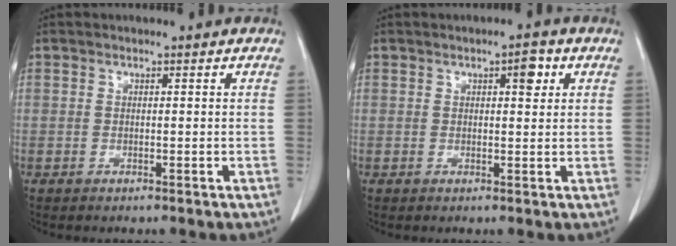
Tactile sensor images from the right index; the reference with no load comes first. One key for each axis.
{"total": 2.8, "fx": 1.2, "fy": 0.9, "fz": 2.3, "tx": -0.033, "ty": 0.003, "tz": 0.016}